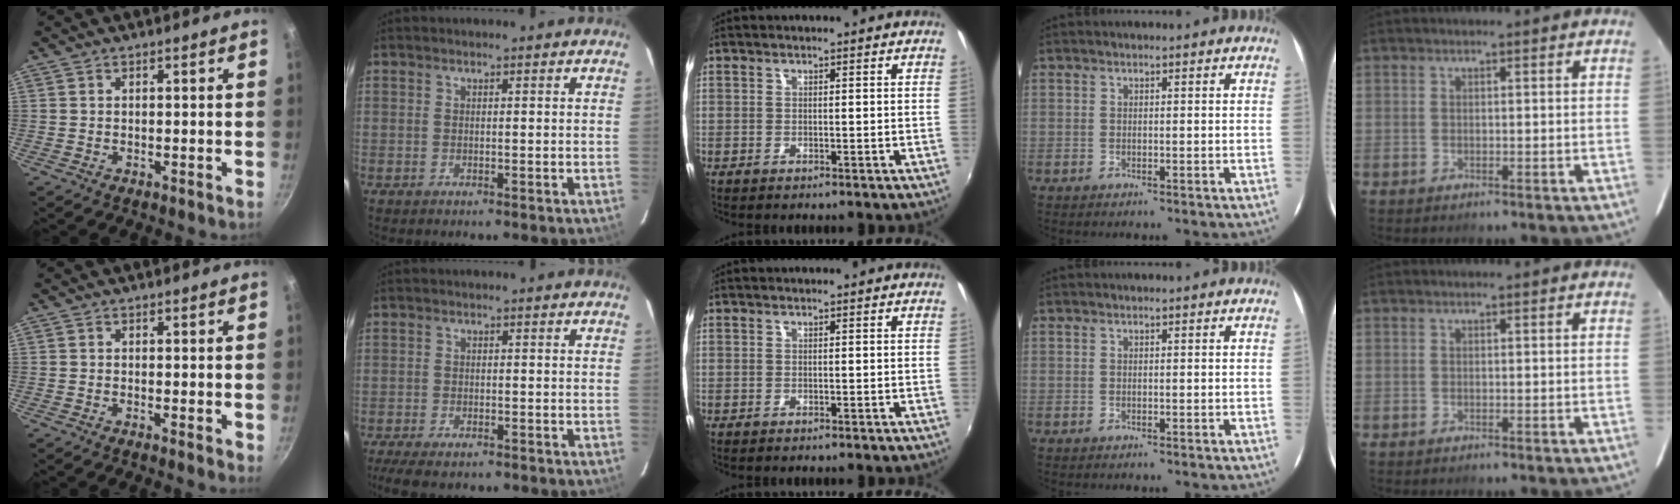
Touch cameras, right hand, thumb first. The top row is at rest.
{"thumb": {"total": 1.4, "force": [0.2, 0.5, 1.3], "torque": [-0.018, -0.006, -0.001]}, "index": {"total": 7.1, "force": [-5.6, 2.3, 3.8], "torque": [-0.095, -0.025, -0.098]}}